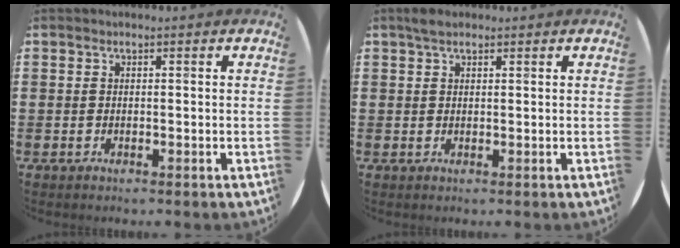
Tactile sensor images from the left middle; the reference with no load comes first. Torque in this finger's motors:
{"motor_torque": [0.28, -0.30, -0.15, -0.06]}